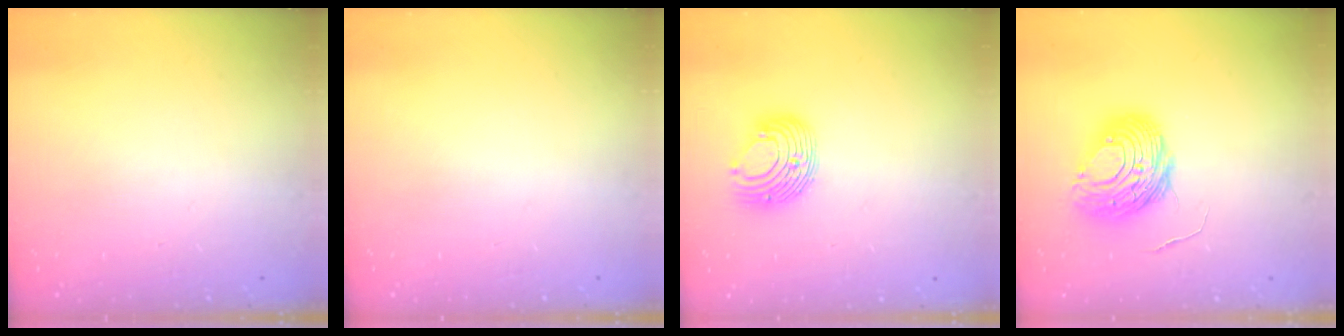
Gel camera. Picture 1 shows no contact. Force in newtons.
{"total": 0.0}
{"total": 10.6, "press": 10.6, "slide": 0.3}
{"total": 10.7, "press": 10.6, "slide": 1.2}